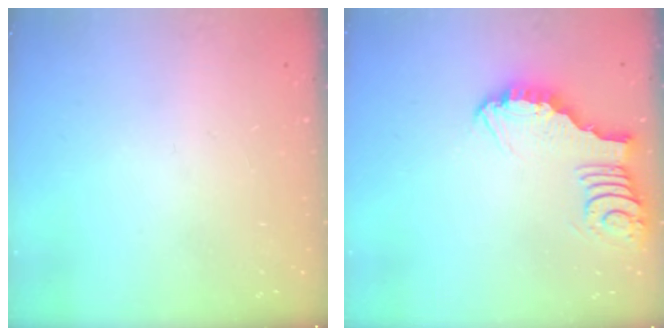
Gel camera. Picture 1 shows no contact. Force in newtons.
{"total": 4.3, "press": 4.2, "slide": 0.3}